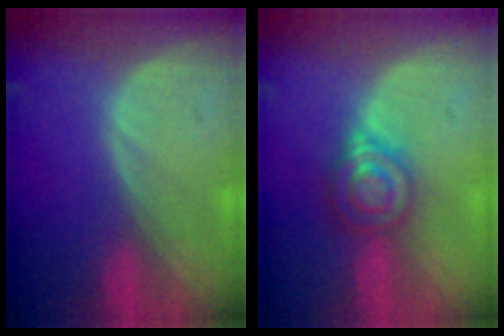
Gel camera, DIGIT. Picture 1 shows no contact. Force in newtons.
{"total": 6.6, "press": 5.7, "slide": 3.3}